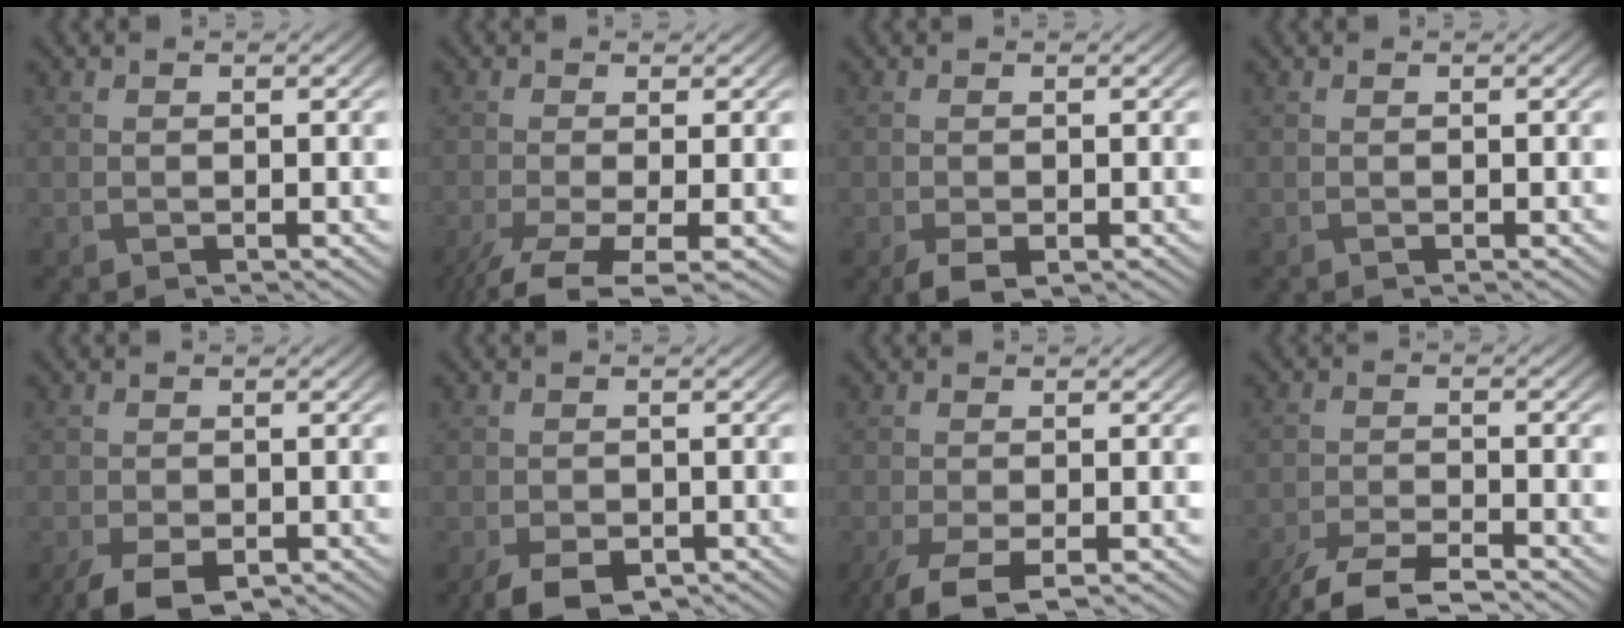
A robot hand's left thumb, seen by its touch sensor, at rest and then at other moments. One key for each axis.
{"total": 6.1, "fx": -3.4, "fy": 1.6, "fz": 4.8, "tx": -0.100, "ty": -0.016, "tz": -0.064}
{"total": 2.5, "fx": -1.5, "fy": 1.2, "fz": 1.6, "tx": -0.035, "ty": -0.006, "tz": -0.022}
{"total": 0.0}
{"total": 4.6, "fx": -3.0, "fy": 2.2, "fz": 2.8, "tx": -0.055, "ty": -0.011, "tz": -0.049}
{"total": 4.3, "fx": -2.7, "fy": 2.3, "fz": 2.4, "tx": -0.044, "ty": -0.011, "tz": -0.045}
{"total": 4.3, "fx": -2.8, "fy": 1.3, "fz": 3.1, "tx": -0.067, "ty": -0.012, "tz": -0.053}
{"total": 5.9, "fx": -4.9, "fy": 1.1, "fz": 3.0, "tx": -0.059, "ty": -0.009, "tz": -0.094}